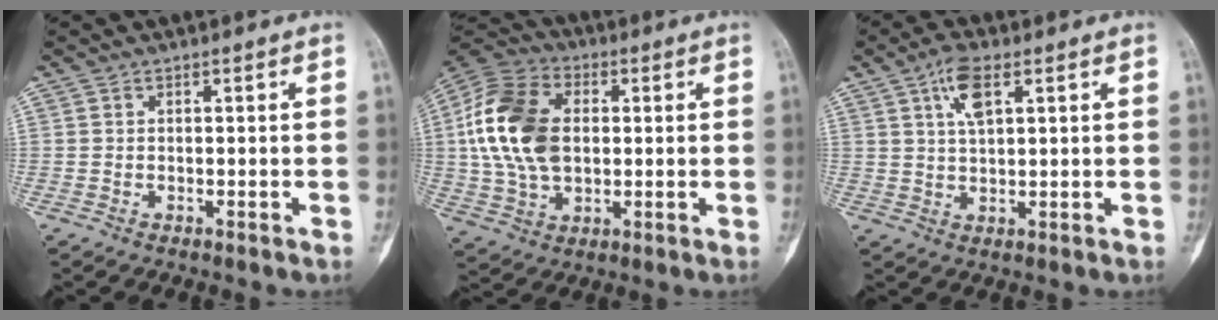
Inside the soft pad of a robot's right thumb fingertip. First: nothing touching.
{"total": 17.9, "force": [1.8, 11.8, 13.3], "torque": [-0.255, 0.013, 0.030]}
{"total": 6.1, "force": [2.7, 2.4, 4.9], "torque": [-0.087, -0.003, 0.051]}